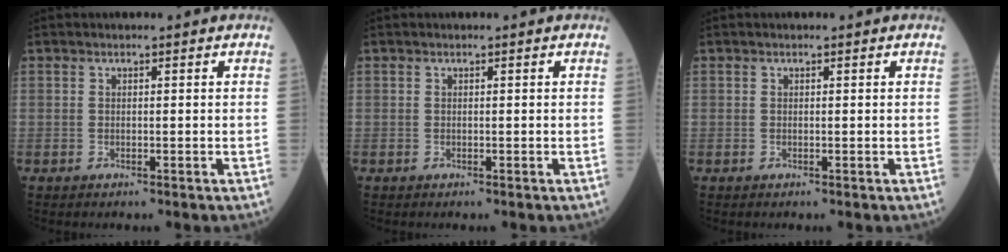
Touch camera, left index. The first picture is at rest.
{"total": 0.0}
{"total": 0.0}